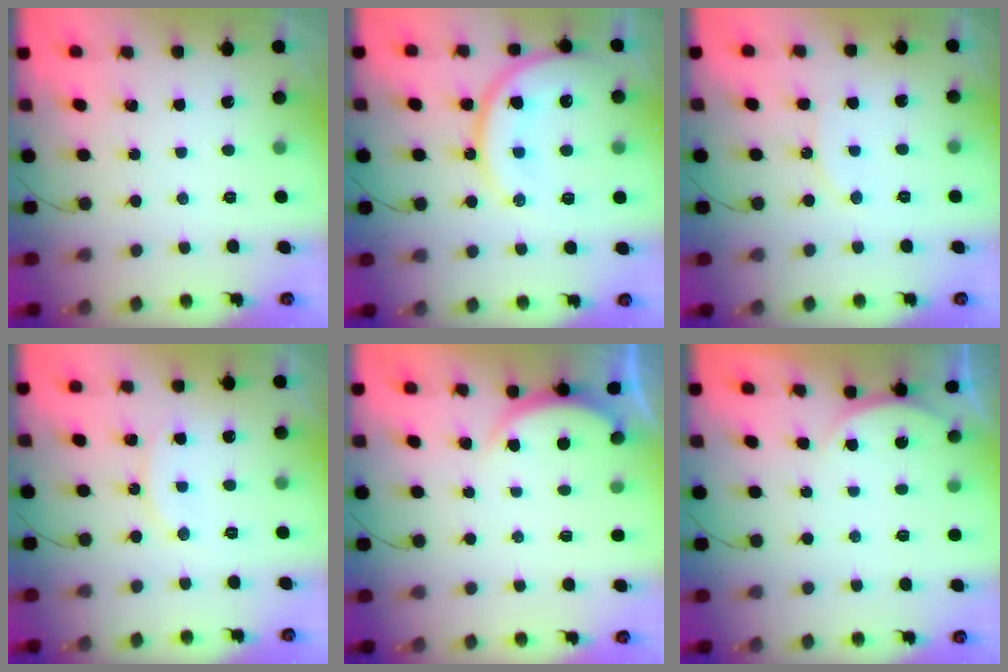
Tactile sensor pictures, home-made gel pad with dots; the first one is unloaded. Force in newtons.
{"total": 18.2, "press": 18.0, "slide": 2.0}
{"total": 6.8, "press": 6.8, "slide": 0.5}
{"total": 7.8, "press": 7.8, "slide": 0.5}
{"total": 2.1, "press": 2.0, "slide": 0.5}
{"total": 2.8, "press": 2.1, "slide": 1.7}